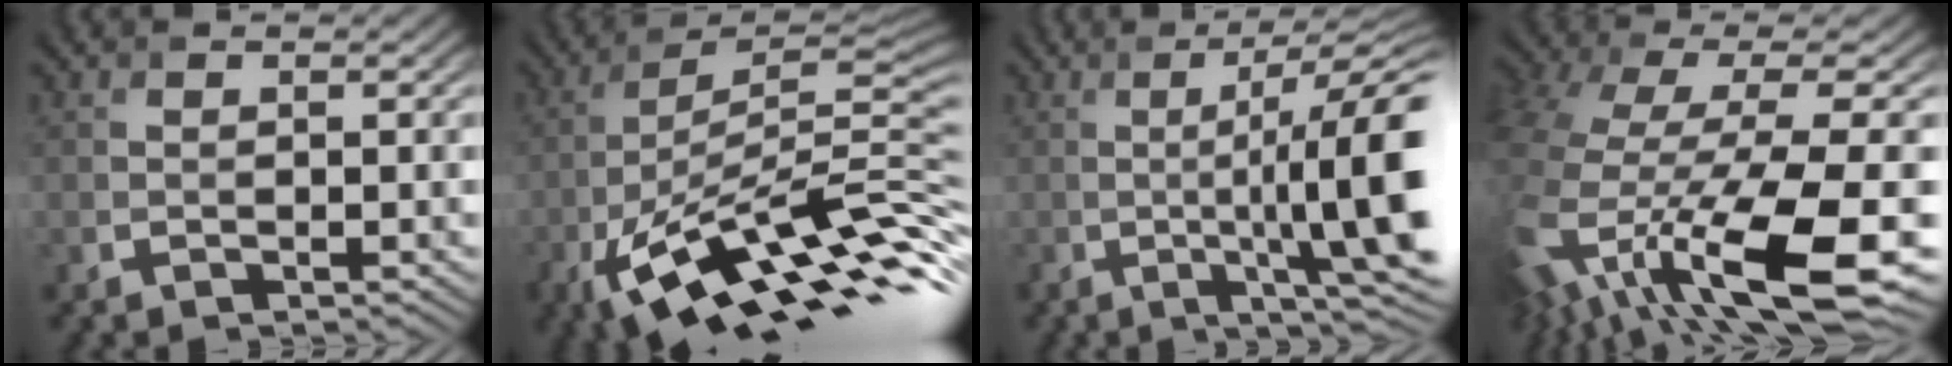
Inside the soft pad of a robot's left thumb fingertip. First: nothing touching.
{"total": 16.4, "force": [-7.6, 4.2, 13.9], "torque": [-0.244, 0.003, -0.143]}
{"total": 14.7, "force": [-1.1, 2.9, 14.4], "torque": [-0.185, 0.001, -0.001]}
{"total": 14.8, "force": [-5.1, 6.1, 12.4], "torque": [-0.296, -0.040, -0.064]}